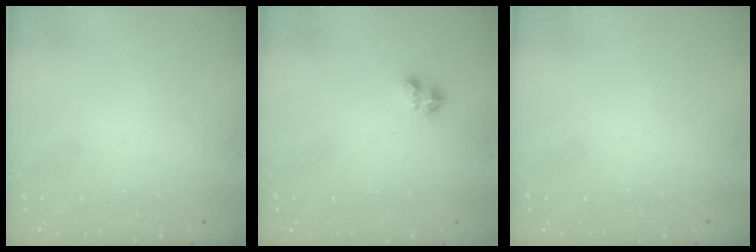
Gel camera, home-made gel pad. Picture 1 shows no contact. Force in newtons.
{"total": 2.4, "press": 2.4, "slide": 0.5}
{"total": 0.0}